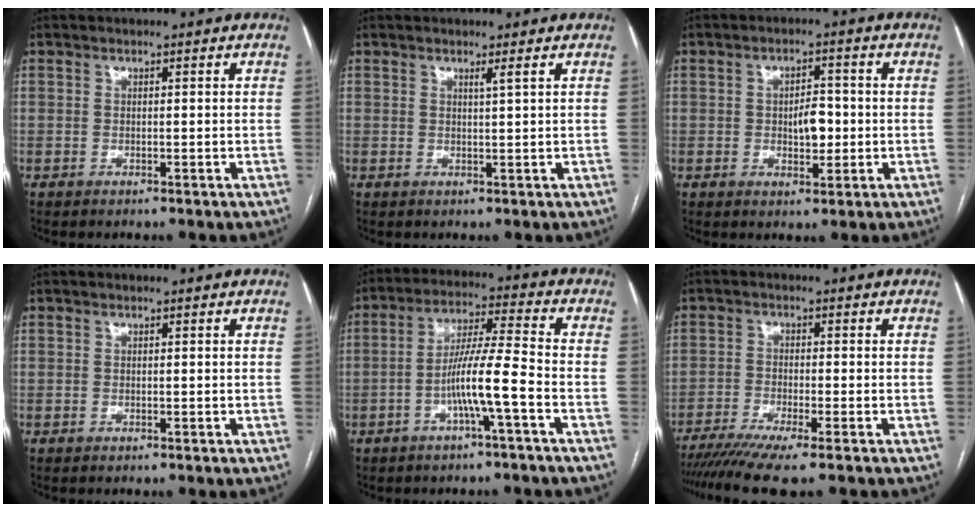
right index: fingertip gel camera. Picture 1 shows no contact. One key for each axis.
{"total": 1.0, "fx": 0.6, "fy": -0.4, "fz": 0.7, "tx": -0.023, "ty": -0.009, "tz": 0.013}
{"total": 4.5, "fx": -0.3, "fy": 2.2, "fz": 3.9, "tx": -0.056, "ty": 0.005, "tz": -0.001}
{"total": 0.0}
{"total": 8.7, "fx": -3.2, "fy": -0.5, "fz": 8.1, "tx": -0.152, "ty": 0.012, "tz": -0.059}
{"total": 9.2, "fx": -7.3, "fy": -0.3, "fz": 5.6, "tx": -0.085, "ty": -0.019, "tz": -0.119}